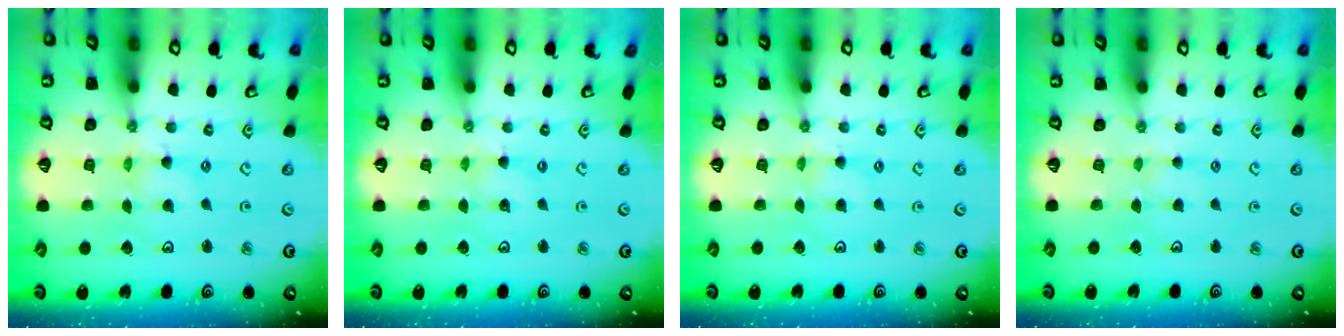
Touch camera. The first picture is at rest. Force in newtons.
{"total": 1.2, "press": 1.1, "slide": 0.3}
{"total": 2.5, "press": 2.4, "slide": 0.4}
{"total": 1.5, "press": 1.5, "slide": 0.3}